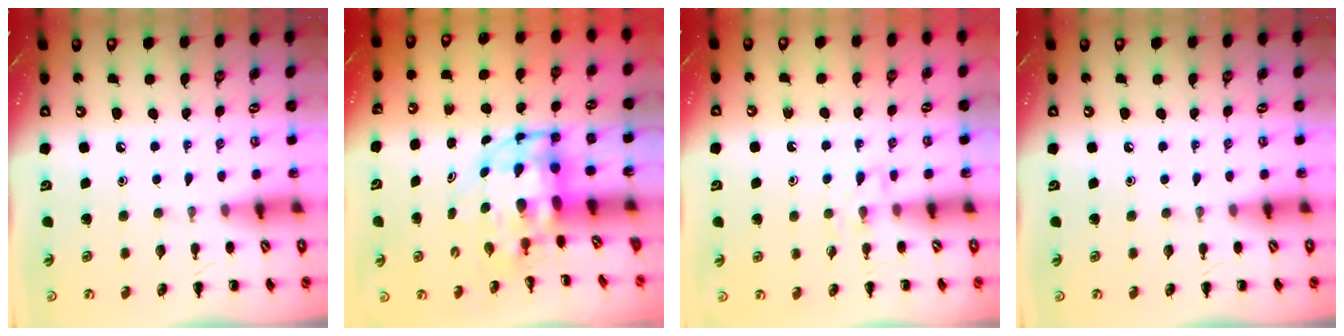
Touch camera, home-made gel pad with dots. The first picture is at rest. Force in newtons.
{"total": 6.5, "press": 6.2, "slide": 2.0}
{"total": 4.4, "press": 4.1, "slide": 1.5}
{"total": 0.0}